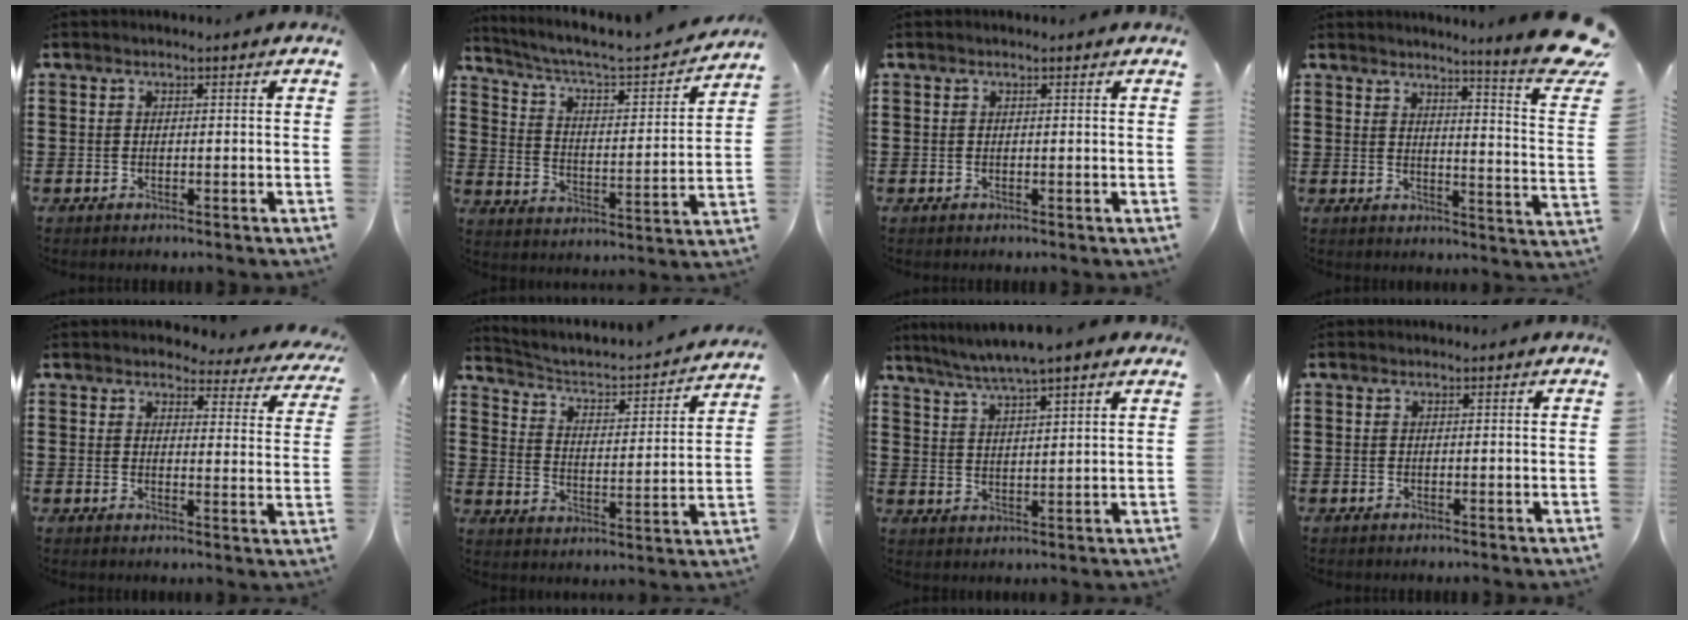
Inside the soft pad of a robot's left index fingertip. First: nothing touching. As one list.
[{"total": 4.5, "force": [3.7, 0.7, 2.3], "torque": [-0.067, -0.033, 0.052]}, {"total": 0.0}, {"total": 7.5, "force": [6.0, -0.9, 4.4], "torque": [-0.076, -0.054, 0.097]}, {"total": 3.7, "force": [3.5, 0.8, 0.9], "torque": [-0.027, -0.019, 0.059]}, {"total": 2.5, "force": [2.0, 0.9, 1.2], "torque": [-0.040, -0.025, 0.020]}, {"total": 5.2, "force": [4.6, 0.0, 2.4], "torque": [-0.061, -0.015, 0.079]}, {"total": 0.0}]